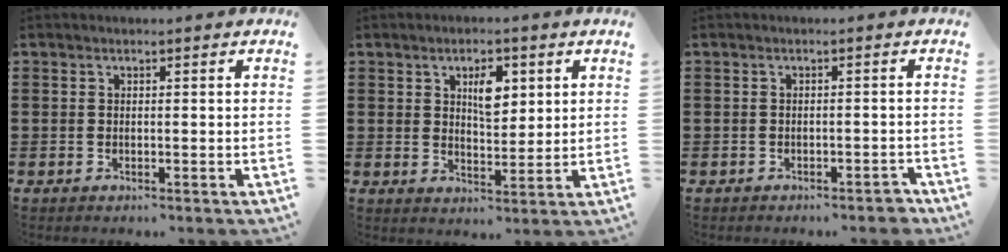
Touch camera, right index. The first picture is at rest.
{"total": 5.6, "force": [2.2, 2.8, 4.2], "torque": [-0.061, -0.003, 0.030]}
{"total": 1.6, "force": [-1.3, 0.5, 0.7], "torque": [-0.015, 0.001, -0.027]}